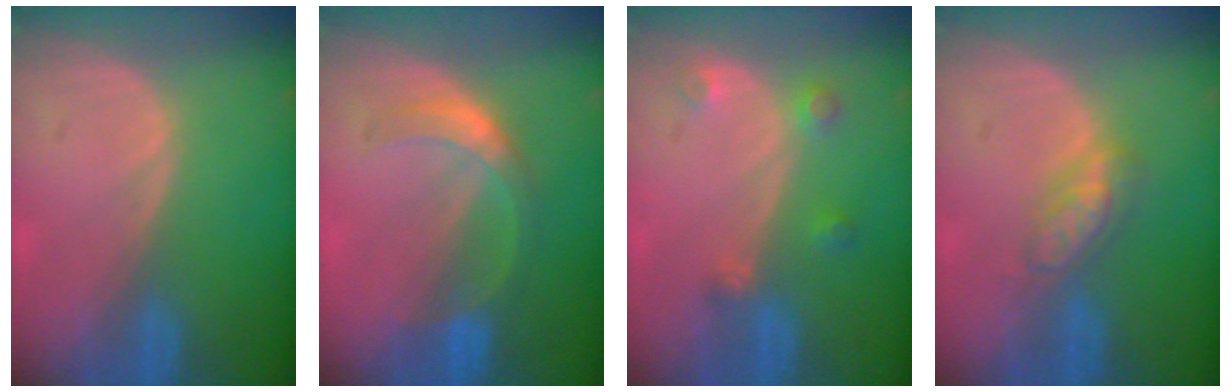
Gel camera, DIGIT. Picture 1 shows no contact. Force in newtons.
{"total": 5.6, "press": 5.1, "slide": 2.4}
{"total": 2.9, "press": 2.8, "slide": 0.8}
{"total": 4.6, "press": 4.2, "slide": 2.0}